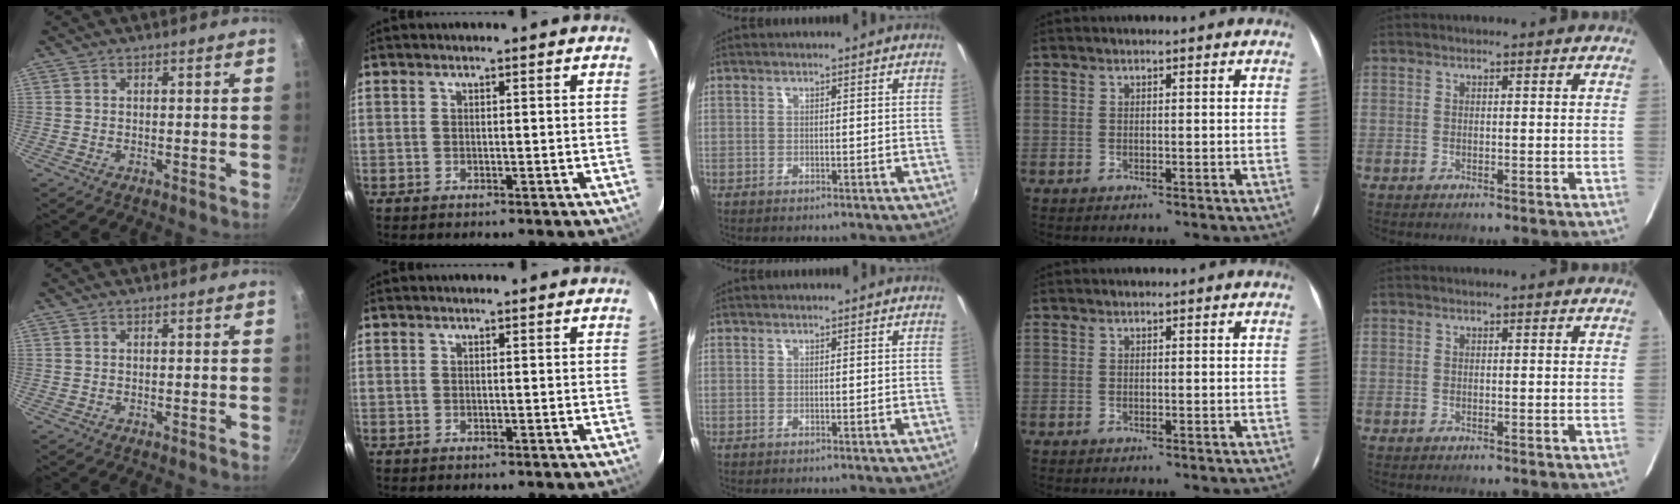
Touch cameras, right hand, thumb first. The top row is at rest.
{}